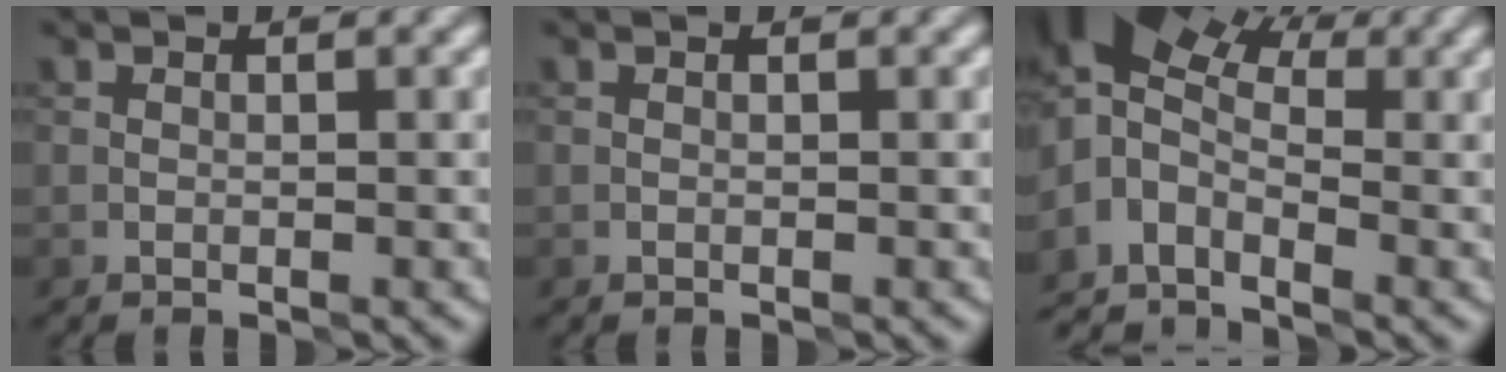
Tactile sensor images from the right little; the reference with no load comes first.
{"total": 0.0}
{"total": 6.8, "force": [-0.8, 4.3, 5.3], "torque": [-0.107, 0.007, -0.036]}